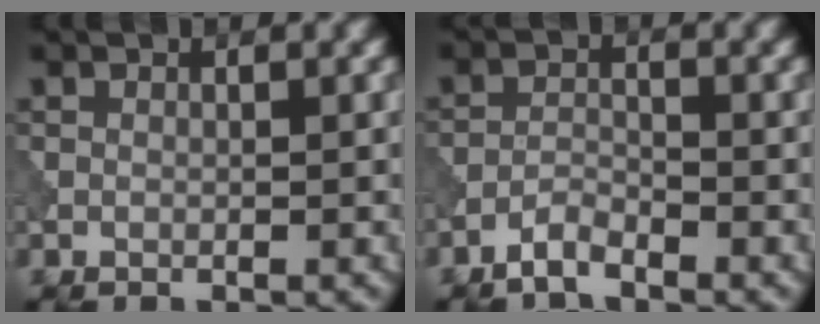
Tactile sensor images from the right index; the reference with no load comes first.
{"total": 1.9, "force": [-1.6, 0.4, 1.0], "torque": [-0.021, 0.005, -0.037]}